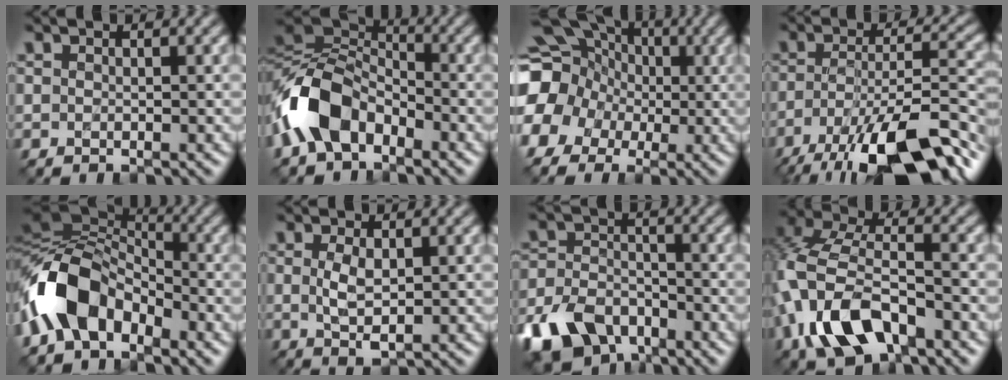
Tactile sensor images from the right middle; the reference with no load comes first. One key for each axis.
{"total": 8.7, "fx": -3.8, "fy": 5.7, "fz": 5.3, "tx": -0.112, "ty": 0.007, "tz": -0.096}
{"total": 16.6, "fx": -0.9, "fy": 15.5, "fz": 6.0, "tx": -0.168, "ty": 0.007, "tz": -0.057}
{"total": 14.0, "fx": -8.8, "fy": 4.4, "fz": 10.0, "tx": -0.187, "ty": -0.006, "tz": -0.145}
{"total": 9.7, "fx": -4.1, "fy": 6.1, "fz": 6.4, "tx": -0.126, "ty": 0.009, "tz": -0.091}
{"total": 2.7, "fx": 0.2, "fy": 1.1, "fz": 2.5, "tx": -0.056, "ty": -0.002, "tz": 0.006}
{"total": 8.1, "fx": -5.6, "fy": 4.5, "fz": 3.7, "tx": -0.078, "ty": -0.011, "tz": -0.113}
{"total": 10.0, "fx": -4.4, "fy": 5.3, "fz": 7.3, "tx": -0.156, "ty": 0.014, "tz": -0.094}